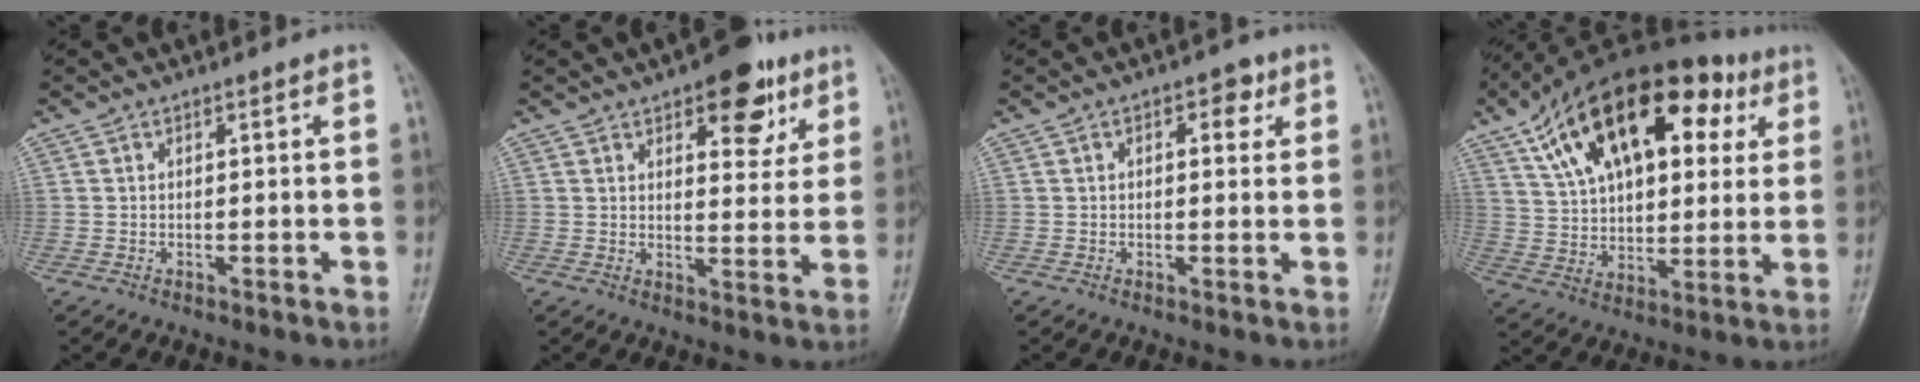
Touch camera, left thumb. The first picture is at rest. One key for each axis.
{"total": 10.2, "fx": 5.7, "fy": 5.0, "fz": 6.8, "tx": -0.048, "ty": -0.022, "tz": 0.073}
{"total": 3.4, "fx": 1.3, "fy": 2.0, "fz": 2.4, "tx": -0.008, "ty": 0.003, "tz": 0.011}
{"total": 25.7, "fx": 10.9, "fy": 14.4, "fz": 18.4, "tx": -0.271, "ty": 0.017, "tz": 0.178}